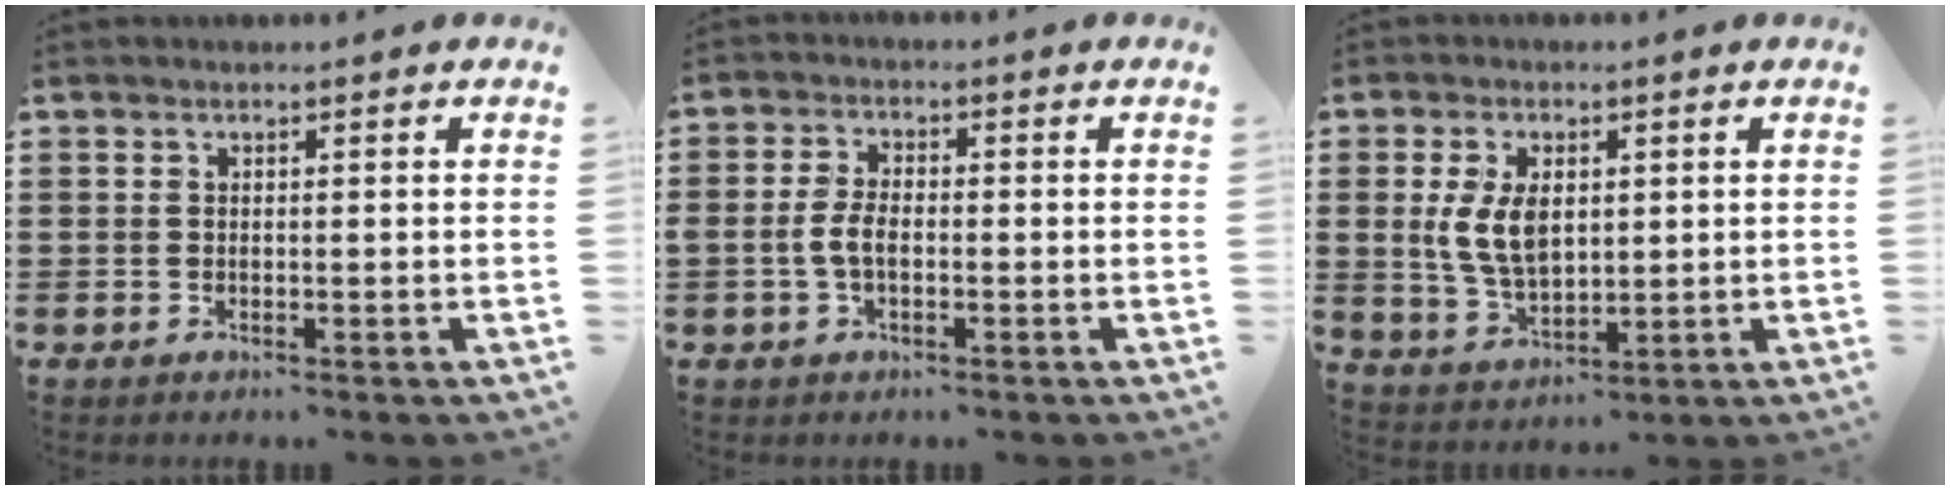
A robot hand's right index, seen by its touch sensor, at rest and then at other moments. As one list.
[{"total": 3.8, "force": [-1.0, 1.9, 3.1], "torque": [-0.086, -0.005, -0.027]}, {"total": 7.4, "force": [1.3, 4.4, 5.9], "torque": [-0.126, 0.004, 0.020]}]